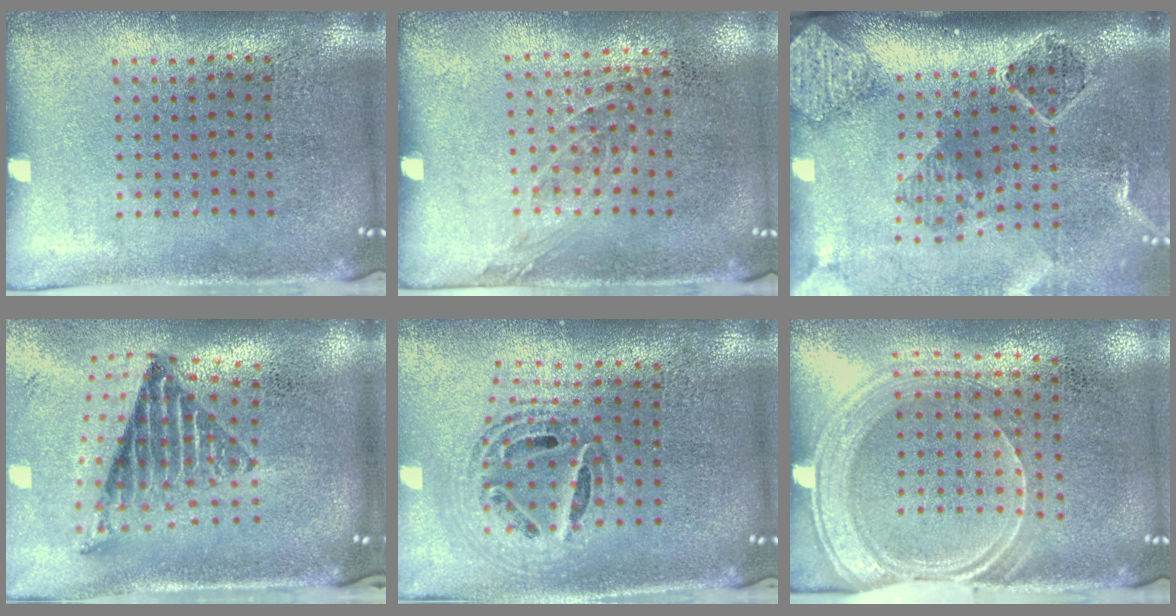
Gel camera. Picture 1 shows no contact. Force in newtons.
{"total": 1.0, "press": 0.8, "slide": 0.7}
{"total": 2.8, "press": 1.9, "slide": 2.0}
{"total": 1.7, "press": 1.4, "slide": 1.0}
{"total": 1.0, "press": 1.0, "slide": 0.2}
{"total": 1.7, "press": 1.4, "slide": 1.0}